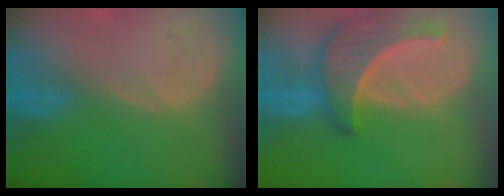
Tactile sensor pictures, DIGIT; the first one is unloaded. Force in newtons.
{"total": 8.1, "press": 7.6, "slide": 2.8}